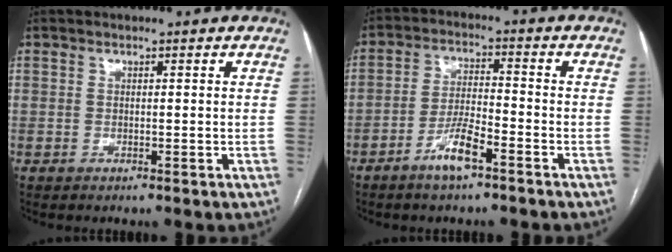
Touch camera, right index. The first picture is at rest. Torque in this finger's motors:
{"motor_torque": [0.64, -0.18, 0.29, 0.08]}